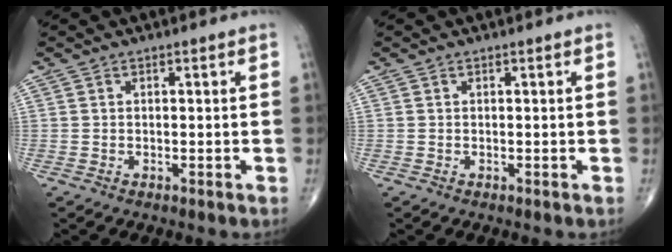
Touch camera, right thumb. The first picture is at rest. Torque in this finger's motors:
{"motor_torque": [0.18, 0.18, -0.08, -0.08, 0.02]}